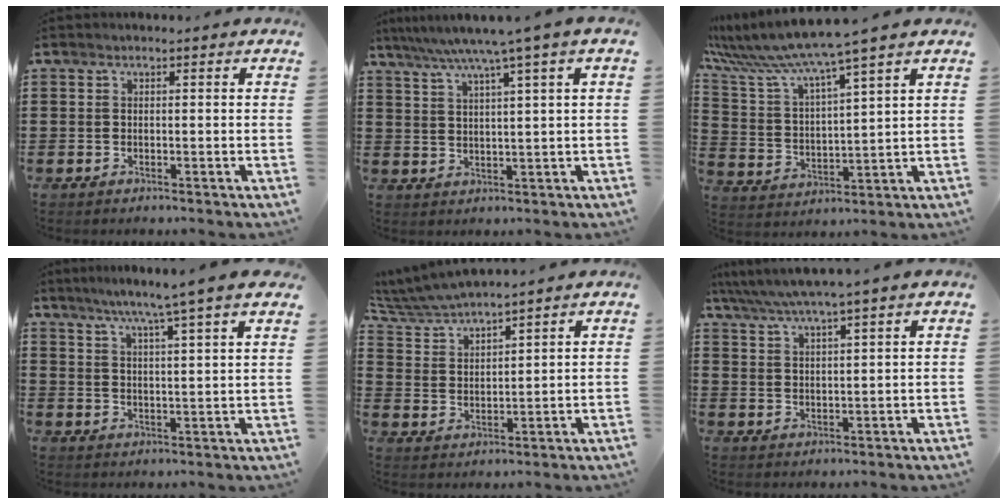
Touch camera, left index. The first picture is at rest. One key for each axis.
{"total": 5.6, "fx": 3.7, "fy": -1.1, "fz": 4.1, "tx": -0.090, "ty": -0.015, "tz": 0.057}
{"total": 7.8, "fx": 6.7, "fy": -0.7, "fz": 3.9, "tx": -0.106, "ty": -0.048, "tz": 0.108}
{"total": 6.1, "fx": 4.9, "fy": -1.2, "fz": 3.4, "tx": -0.081, "ty": -0.022, "tz": 0.080}
{"total": 5.4, "fx": 5.2, "fy": 0.3, "fz": 1.4, "tx": -0.050, "ty": -0.024, "tz": 0.093}
{"total": 4.4, "fx": 3.7, "fy": -0.4, "fz": 2.4, "tx": -0.057, "ty": -0.015, "tz": 0.063}